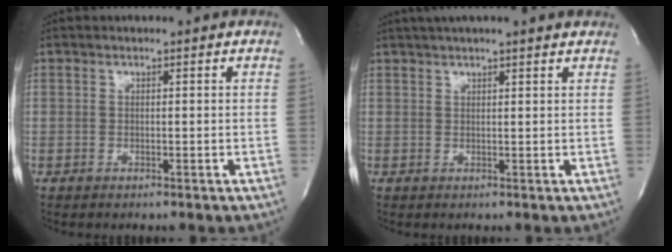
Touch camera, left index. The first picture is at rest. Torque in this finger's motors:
{"motor_torque": [1.05, -1.09, 0.41, 0.11]}